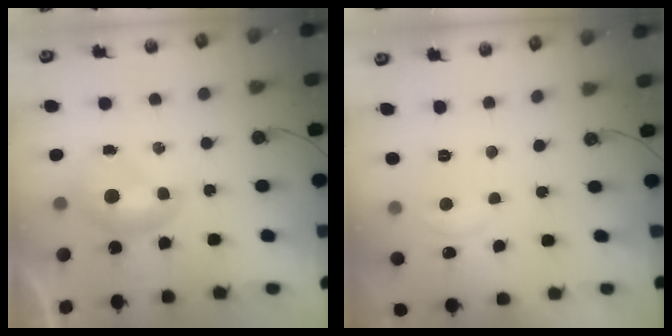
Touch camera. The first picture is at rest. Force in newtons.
{"total": 2.9, "press": 2.9, "slide": 0.2}